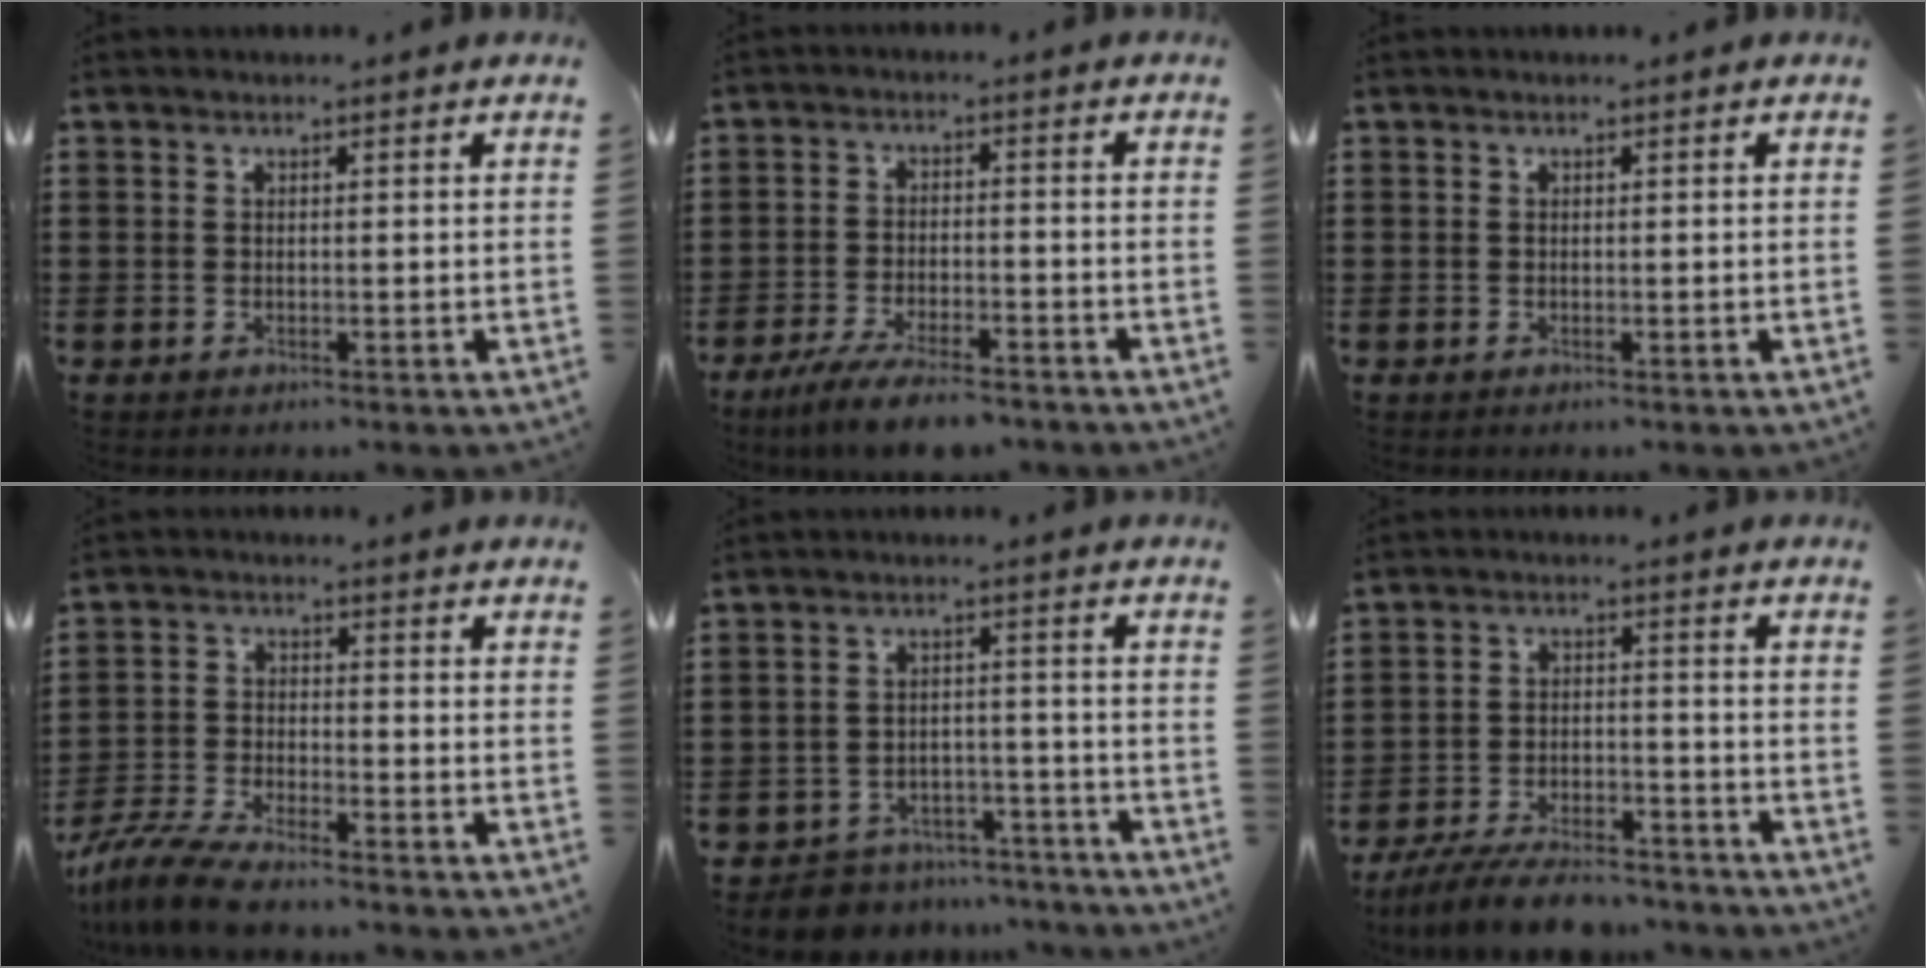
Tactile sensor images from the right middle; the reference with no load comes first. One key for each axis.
{"total": 6.2, "fx": -5.3, "fy": 1.0, "fz": 3.1, "tx": -0.067, "ty": -0.008, "tz": -0.101}
{"total": 0.0}
{"total": 7.0, "fx": -6.3, "fy": 1.0, "fz": 2.7, "tx": -0.072, "ty": -0.005, "tz": -0.127}
{"total": 5.4, "fx": -5.2, "fy": 1.3, "fz": -0.2, "tx": -0.006, "ty": 0.014, "tz": -0.109}
{"total": 7.7, "fx": -7.1, "fy": 1.5, "fz": 2.6, "tx": -0.052, "ty": 0.008, "tz": -0.135}